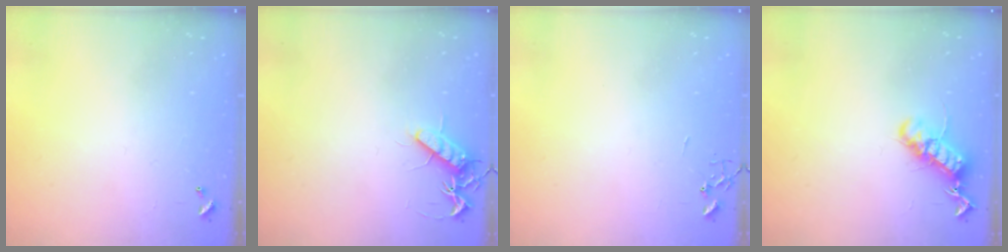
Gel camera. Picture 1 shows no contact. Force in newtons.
{"total": 10.8, "press": 10.8, "slide": 0.4}
{"total": 0.0}
{"total": 13.8, "press": 13.8, "slide": 0.7}